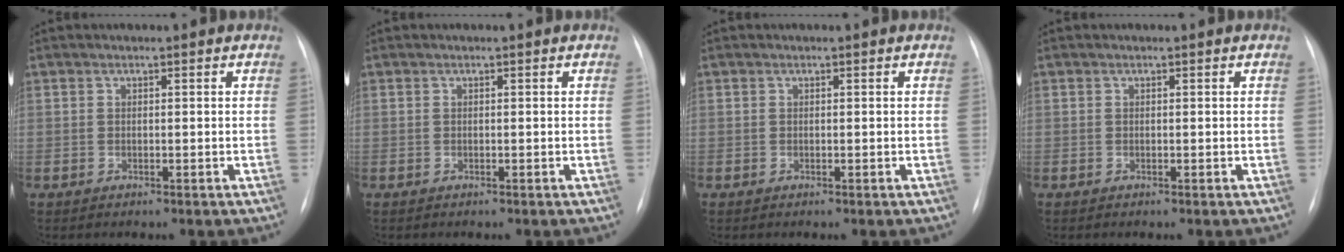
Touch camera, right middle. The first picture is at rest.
{"total": 0.0}
{"total": 0.0}
{"total": 0.0}